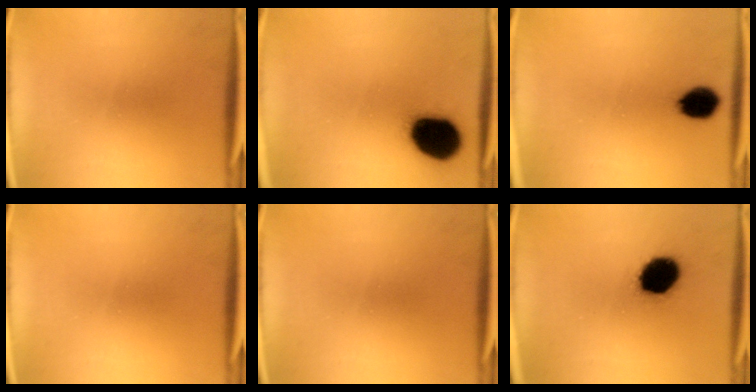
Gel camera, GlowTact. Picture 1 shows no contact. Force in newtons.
{"total": 17.0}
{"total": 7.5}
{"total": 0.0}
{"total": 0.0}
{"total": 13.7}